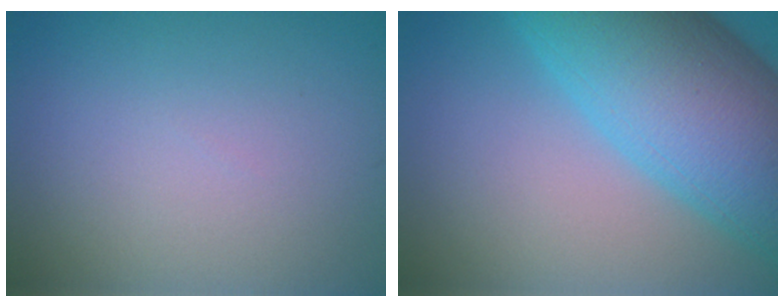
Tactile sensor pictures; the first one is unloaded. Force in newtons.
{"total": 15.0, "press": 15.0, "slide": 0.4}